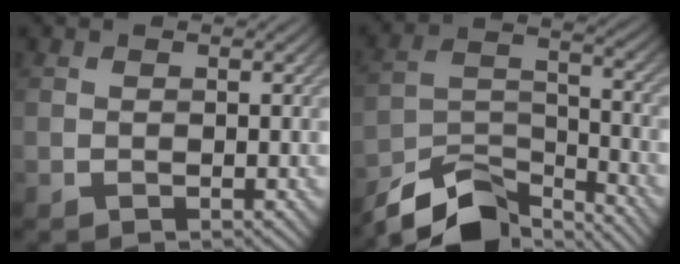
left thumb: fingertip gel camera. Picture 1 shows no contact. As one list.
[{"total": 11.0, "force": [-9.2, 3.5, 4.9], "torque": [-0.092, -0.002, -0.172]}]